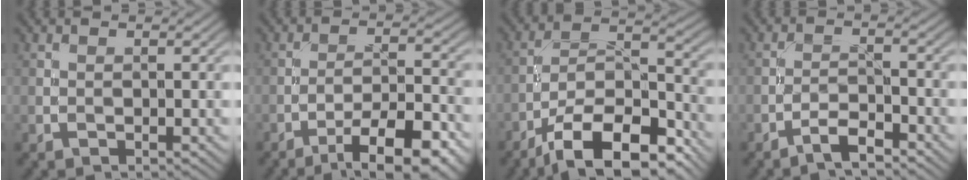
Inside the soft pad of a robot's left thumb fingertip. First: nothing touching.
{"total": 10.9, "force": [-7.3, 2.8, 7.6], "torque": [-0.127, -0.004, -0.107]}
{"total": 15.1, "force": [-10.6, 5.4, 9.3], "torque": [-0.172, -0.015, -0.182]}
{"total": 3.3, "force": [-2.8, 0.5, 1.8], "torque": [-0.036, 0.005, -0.058]}